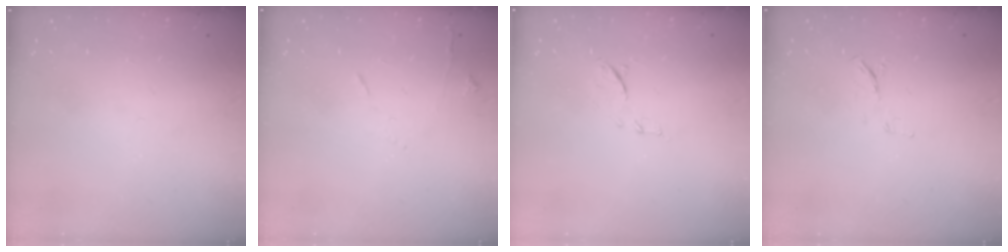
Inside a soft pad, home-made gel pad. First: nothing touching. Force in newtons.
{"total": 6.2, "press": 6.1, "slide": 0.8}
{"total": 7.9, "press": 7.9, "slide": 0.7}
{"total": 5.4, "press": 5.2, "slide": 1.3}